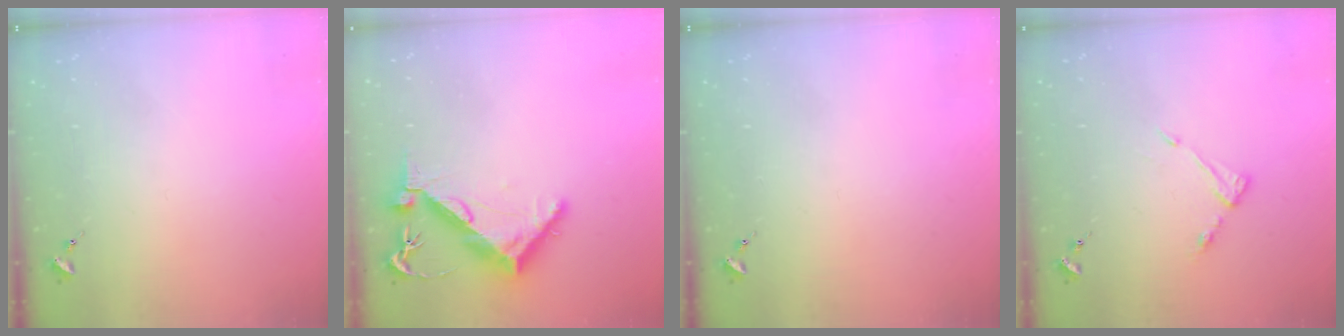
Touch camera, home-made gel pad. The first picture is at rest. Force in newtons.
{"total": 11.0, "press": 10.9, "slide": 1.1}
{"total": 0.0}
{"total": 5.6, "press": 5.6, "slide": 0.3}